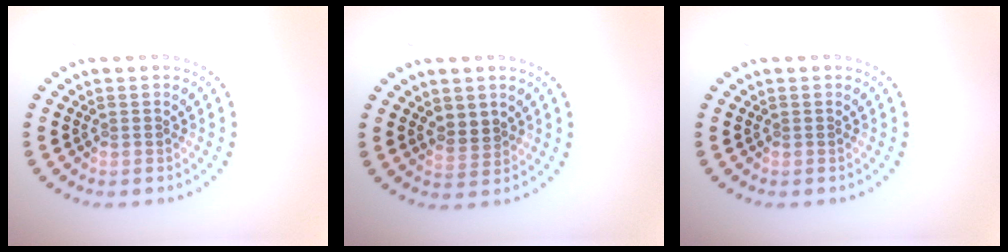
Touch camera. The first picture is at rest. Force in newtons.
{"total": 1.9, "press": 1.7, "slide": 0.8}
{"total": 0.0}